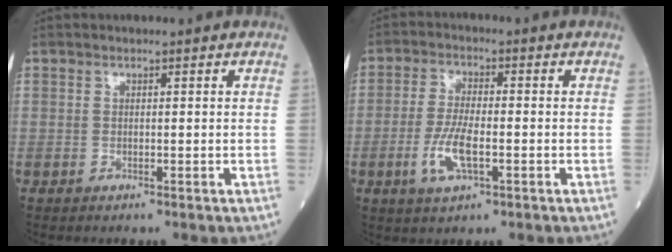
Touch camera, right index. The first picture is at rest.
{"total": 6.4, "force": [-2.1, 1.6, 5.9], "torque": [-0.124, -0.004, -0.038]}